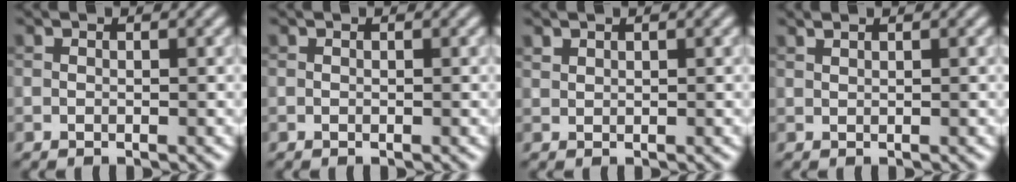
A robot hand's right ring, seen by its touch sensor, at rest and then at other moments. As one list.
[{"total": 0.0}, {"total": 0.8, "force": [0.7, 0.3, 0.1], "torque": [-0.006, 0.000, 0.019]}, {"total": 0.7, "force": [0.6, 0.1, 0.3], "torque": [-0.003, 0.000, 0.009]}]